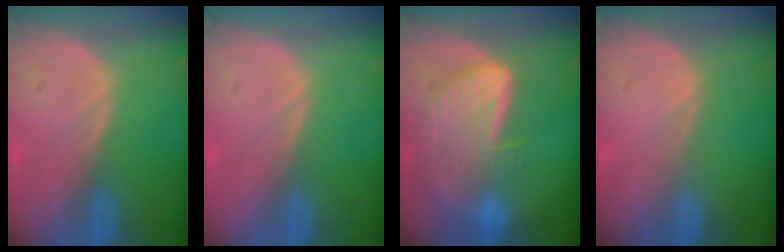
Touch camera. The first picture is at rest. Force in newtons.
{"total": 0.0}
{"total": 8.2, "press": 7.5, "slide": 3.4}
{"total": 0.0}